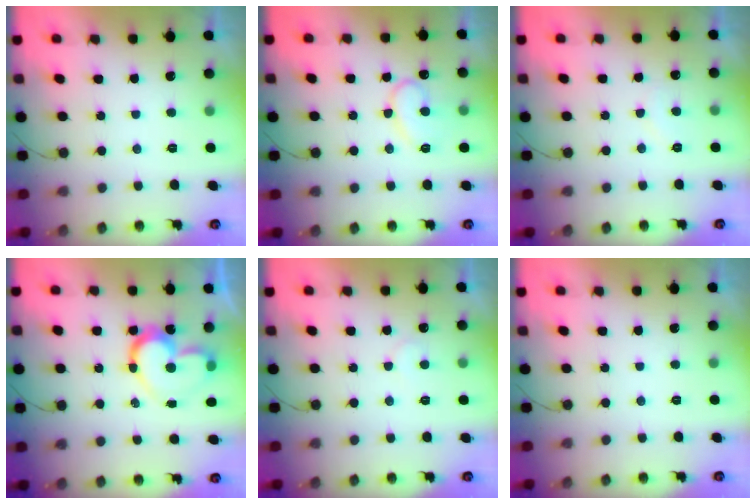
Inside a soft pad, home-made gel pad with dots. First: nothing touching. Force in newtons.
{"total": 11.8, "press": 11.7, "slide": 1.1}
{"total": 4.8, "press": 4.8, "slide": 0.4}
{"total": 14.7, "press": 14.6, "slide": 1.1}
{"total": 5.0, "press": 5.0, "slide": 0.4}
{"total": 0.0}